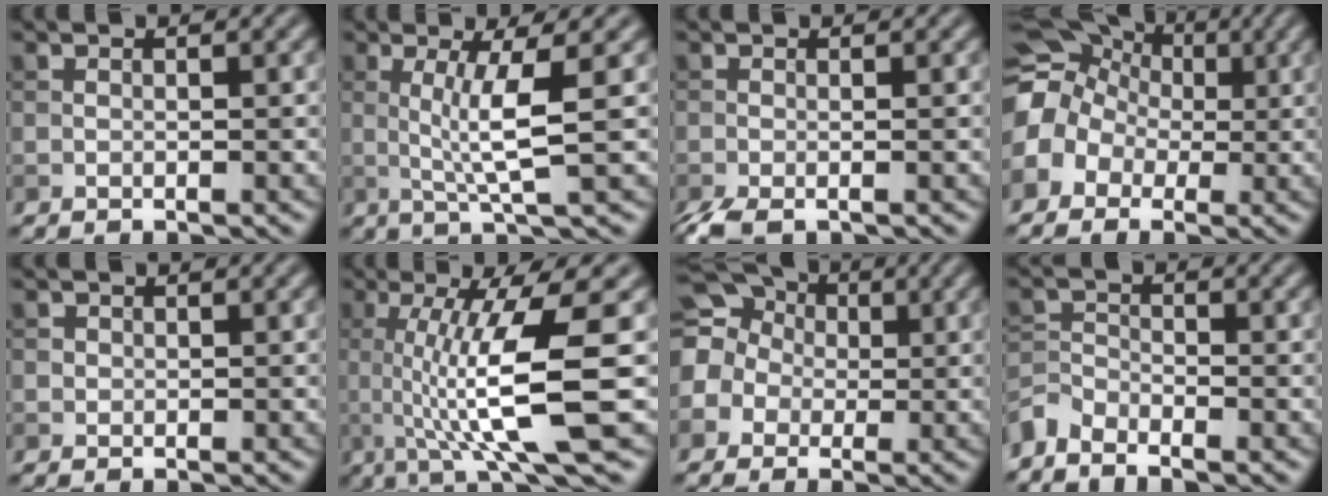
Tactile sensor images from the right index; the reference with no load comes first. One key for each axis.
{"total": 4.7, "fx": 0.5, "fy": 0.5, "fz": 4.7, "tx": -0.088, "ty": -0.004, "tz": 0.014}
{"total": 2.7, "fx": -1.7, "fy": 0.6, "fz": 2.0, "tx": -0.042, "ty": -0.010, "tz": -0.037}
{"total": 10.3, "fx": -0.1, "fy": 8.9, "fz": 5.2, "tx": -0.113, "ty": 0.027, "tz": -0.044}
{"total": 0.5, "fx": 0.1, "fy": 0.5, "fz": 0.0, "tx": 0.005, "ty": -0.002, "tz": 0.002}
{"total": 9.8, "fx": 0.0, "fy": 1.8, "fz": 9.6, "tx": -0.132, "ty": -0.008, "tz": 0.003}
{"total": 13.8, "fx": 1.7, "fy": 12.6, "fz": 5.3, "tx": -0.138, "ty": 0.029, "tz": -0.018}
{"total": 3.0, "fx": -2.7, "fy": 1.0, "fz": 0.8, "tx": -0.018, "ty": -0.001, "tz": -0.066}